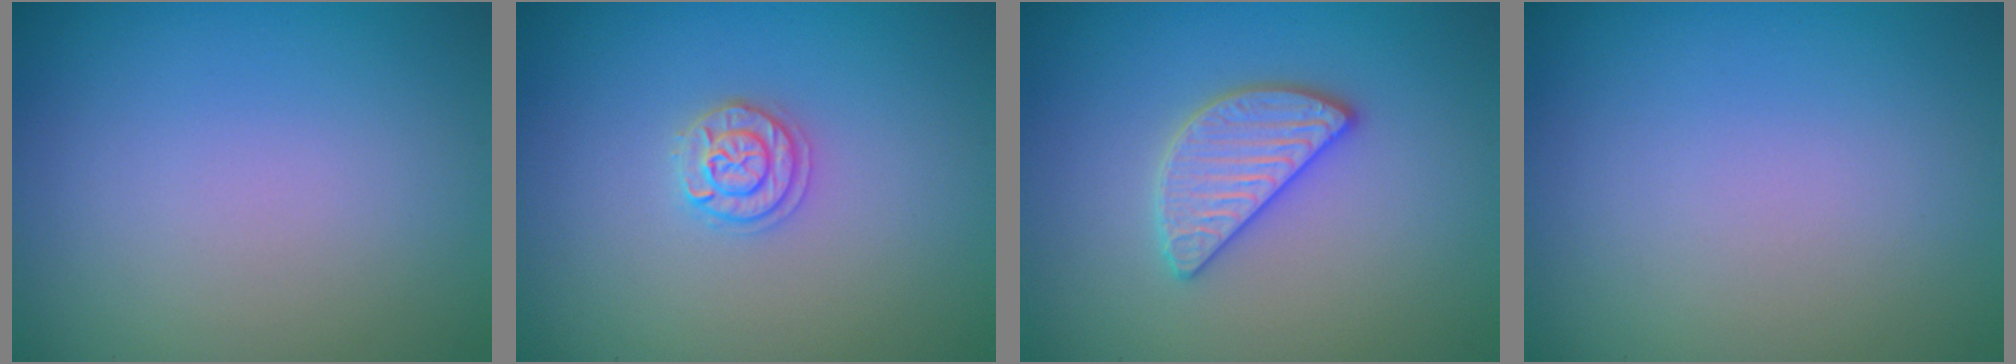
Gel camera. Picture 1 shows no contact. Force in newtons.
{"total": 1.7, "press": 1.7, "slide": 0.2}
{"total": 3.0, "press": 3.0, "slide": 0.2}
{"total": 0.0}